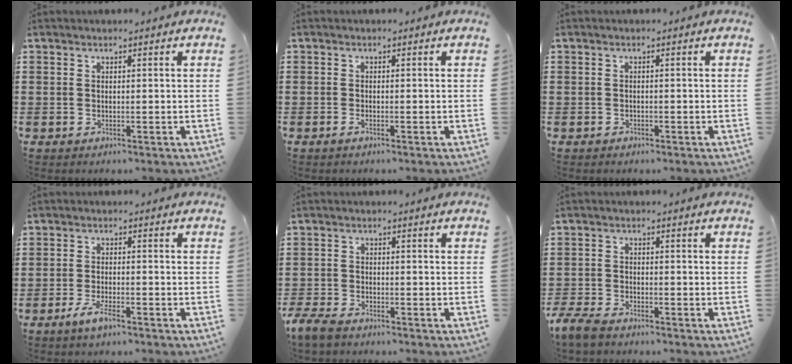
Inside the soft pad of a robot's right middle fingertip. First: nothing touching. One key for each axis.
{"total": 0.7, "fx": -0.4, "fy": 0.1, "fz": 0.5, "tx": -0.012, "ty": -0.004, "tz": -0.007}
{"total": 0.7, "fx": -0.6, "fy": 0.4, "fz": 0.1, "tx": -0.003, "ty": 0.001, "tz": -0.013}
{"total": 3.5, "fx": -2.1, "fy": 0.8, "fz": 2.7, "tx": -0.057, "ty": -0.001, "tz": -0.043}
{"total": 3.2, "fx": -2.7, "fy": 0.9, "fz": 1.4, "tx": -0.054, "ty": -0.007, "tz": -0.061}
{"total": 3.7, "fx": -3.2, "fy": 0.9, "fz": 1.5, "tx": -0.055, "ty": -0.008, "tz": -0.072}